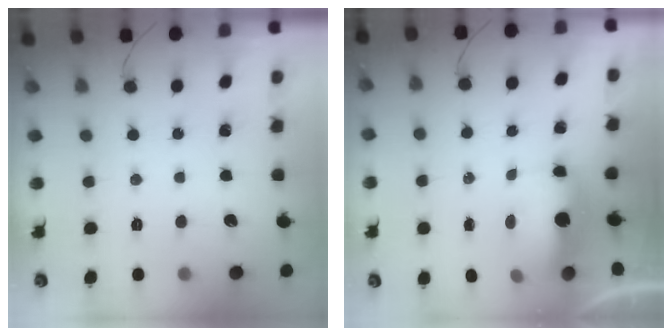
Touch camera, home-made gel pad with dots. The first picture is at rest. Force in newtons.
{"total": 6.0, "press": 5.9, "slide": 1.0}